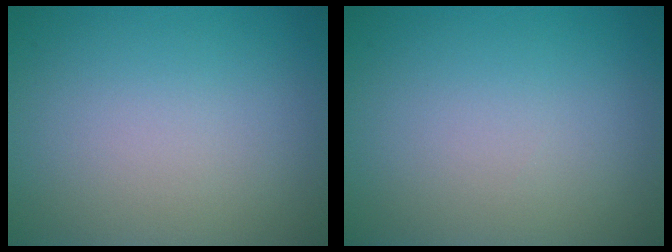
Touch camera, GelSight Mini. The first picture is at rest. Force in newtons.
{"total": 0.0}